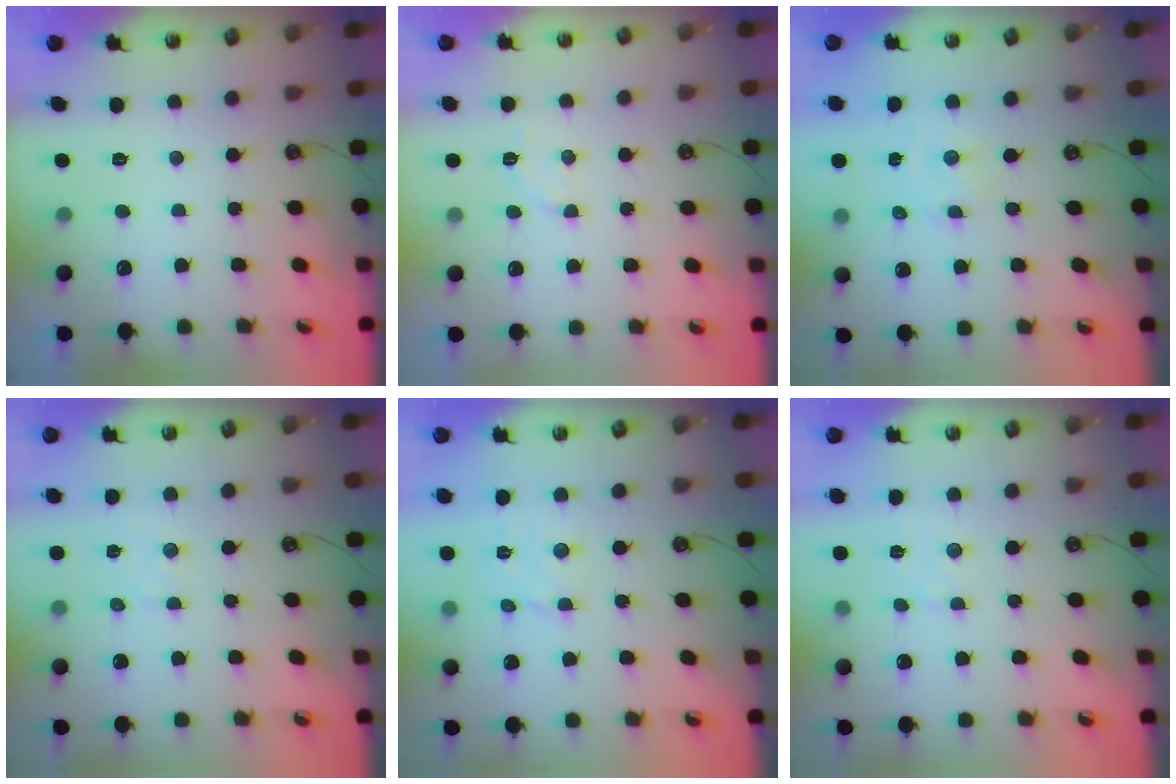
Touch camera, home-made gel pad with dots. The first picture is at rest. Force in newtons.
{"total": 2.8, "press": 2.8, "slide": 0.5}
{"total": 1.0, "press": 1.0, "slide": 0.2}
{"total": 4.0, "press": 4.0, "slide": 0.5}
{"total": 2.9, "press": 2.8, "slide": 0.3}
{"total": 2.9, "press": 2.9, "slide": 0.5}